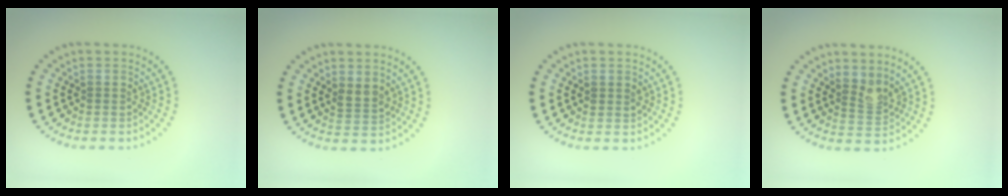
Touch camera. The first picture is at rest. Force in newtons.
{"total": 1.7, "press": 1.5, "slide": 0.9}
{"total": 0.9, "press": 0.9, "slide": 0.3}
{"total": 2.1, "press": 1.6, "slide": 1.4}